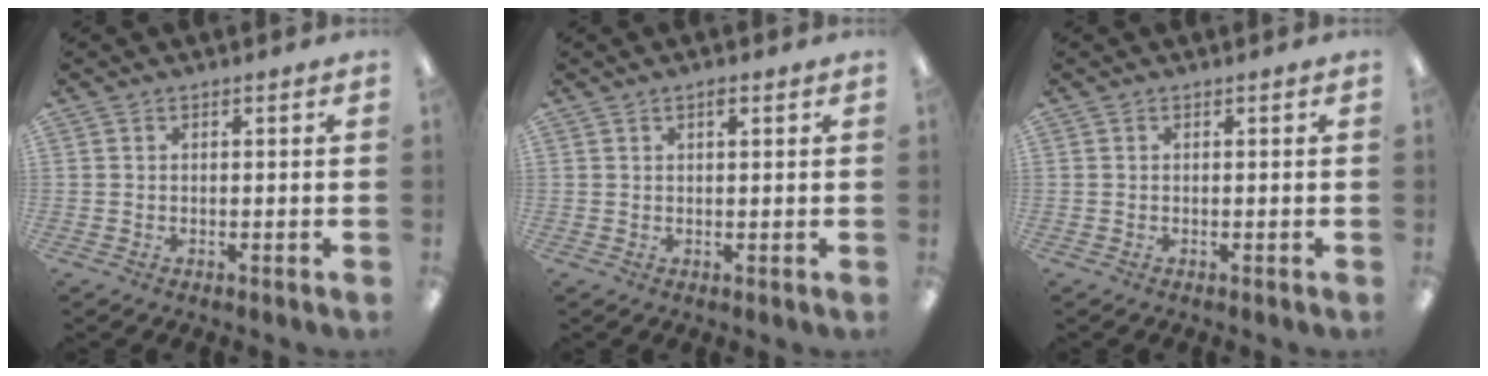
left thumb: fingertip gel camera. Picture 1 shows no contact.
{"total": 1.6, "force": [1.0, 0.6, 1.1], "torque": [-0.015, -0.001, 0.014]}
{"total": 0.0}